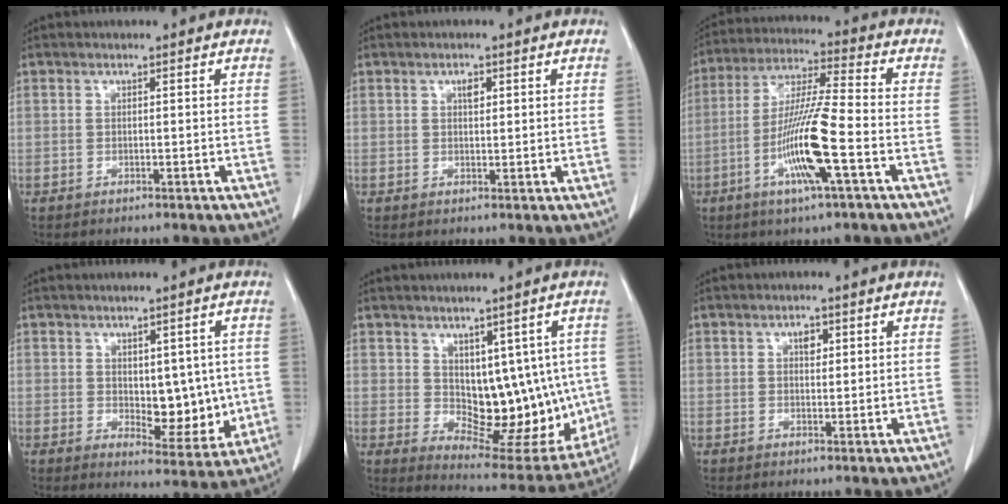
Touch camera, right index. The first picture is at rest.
{"total": 1.7, "force": [0.8, 0.8, 1.2], "torque": [-0.017, -0.001, 0.011]}
{"total": 12.7, "force": [-4.2, 0.1, 12.0], "torque": [-0.237, -0.008, -0.084]}
{"total": 8.2, "force": [0.0, 4.1, 7.1], "torque": [-0.078, -0.005, 0.015]}
{"total": 13.5, "force": [0.7, 7.6, 11.1], "torque": [-0.122, 0.006, 0.036]}
{"total": 2.0, "force": [0.9, 1.1, 1.4], "torque": [-0.017, -0.002, 0.013]}